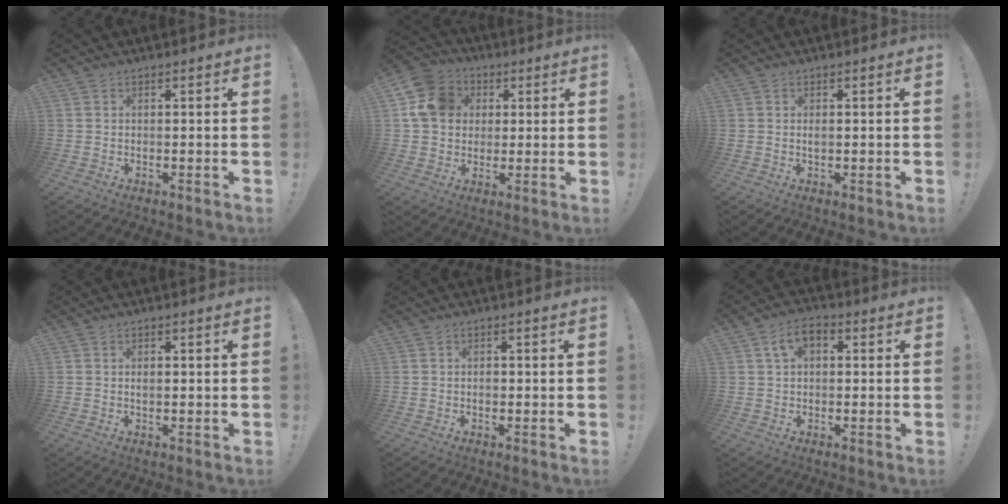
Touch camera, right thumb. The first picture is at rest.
{"total": 13.1, "force": [2.9, 11.2, 6.1], "torque": [-0.093, 0.002, 0.063]}
{"total": 0.8, "force": [0.0, 0.4, 0.7], "torque": [-0.014, 0.003, 0.000]}
{"total": 1.0, "force": [0.0, 0.6, 0.8], "torque": [-0.024, 0.006, 0.001]}
{"total": 1.3, "force": [-0.5, 1.1, 0.6], "torque": [-0.011, 0.004, -0.009]}
{"total": 6.1, "force": [1.8, 3.8, 4.4], "torque": [-0.070, 0.006, 0.033]}